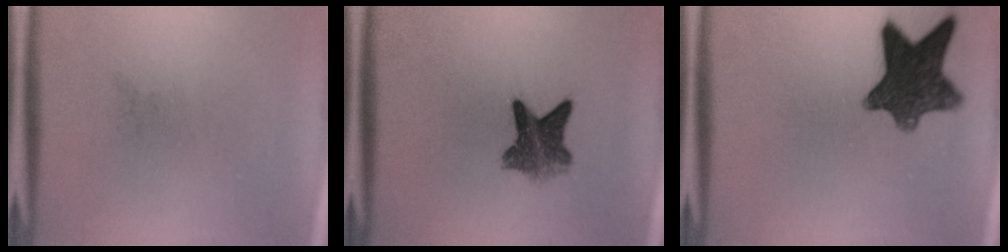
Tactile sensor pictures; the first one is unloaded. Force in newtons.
{"total": 6.3}
{"total": 11.0}